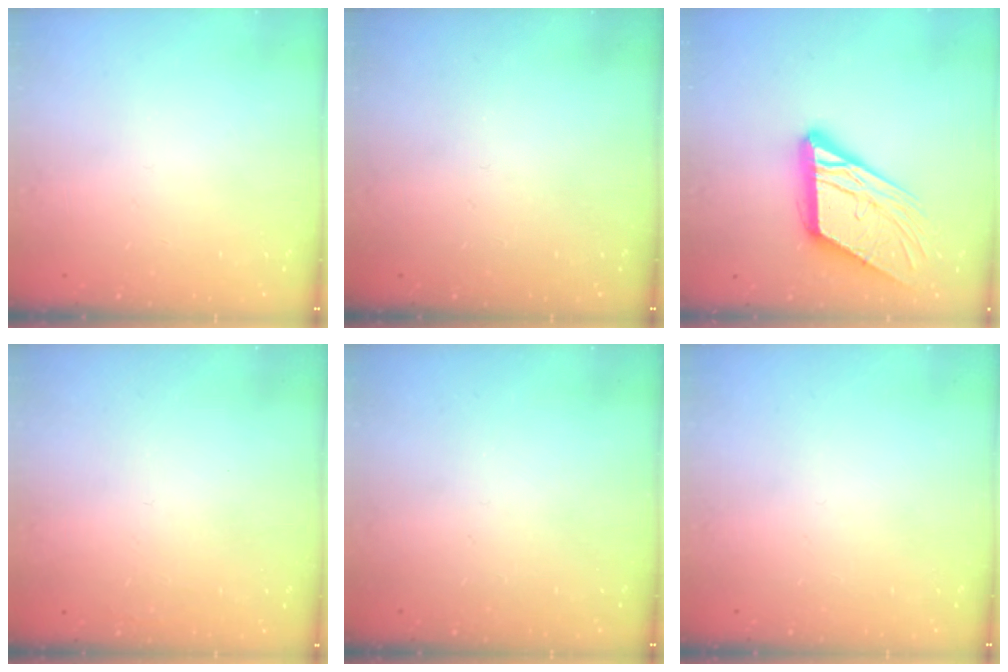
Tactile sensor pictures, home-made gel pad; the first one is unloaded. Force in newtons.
{"total": 0.0}
{"total": 15.7, "press": 15.6, "slide": 1.8}
{"total": 1.6, "press": 1.6, "slide": 0.1}
{"total": 0.0}
{"total": 0.0}